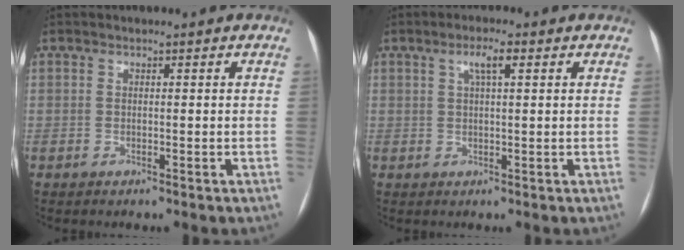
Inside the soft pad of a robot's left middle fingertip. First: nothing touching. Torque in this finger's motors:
{"motor_torque": [0.75, -0.39, 0.07, 0.02]}